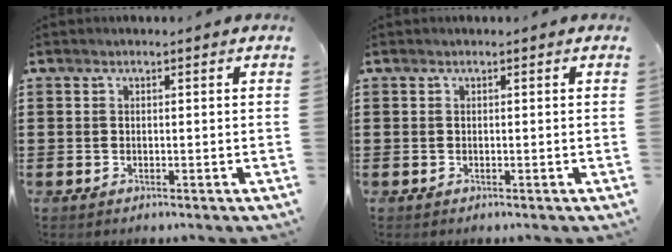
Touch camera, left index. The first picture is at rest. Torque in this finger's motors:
{"motor_torque": [-0.04, -0.03, 0.00, 0.00]}